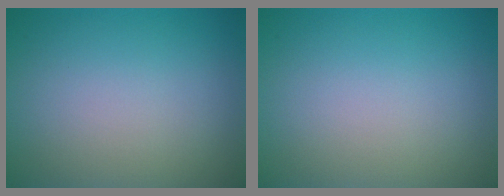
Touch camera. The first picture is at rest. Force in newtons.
{"total": 0.0}